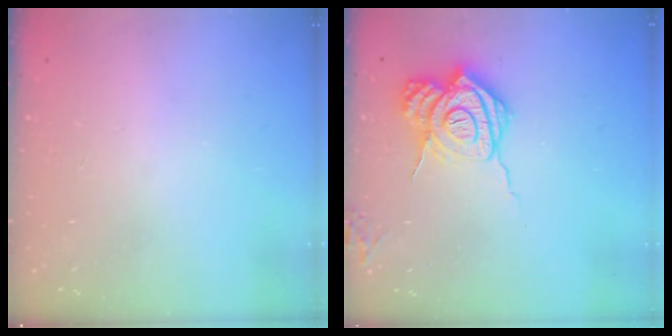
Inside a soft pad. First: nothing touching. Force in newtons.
{"total": 15.4, "press": 15.3, "slide": 1.5}